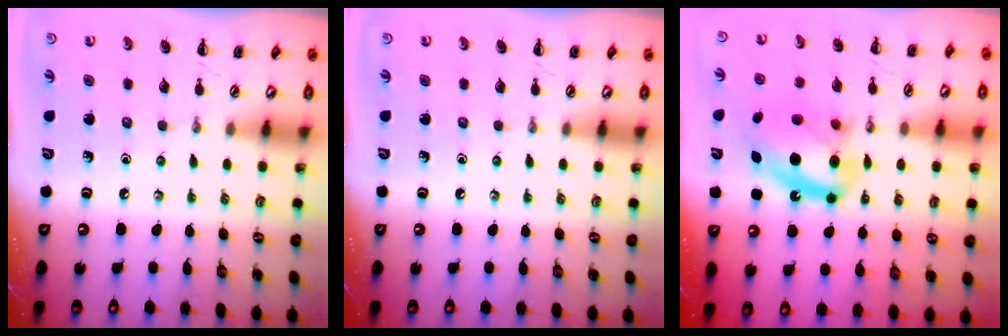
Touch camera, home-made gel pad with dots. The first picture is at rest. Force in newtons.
{"total": 0.0}
{"total": 15.1, "press": 14.7, "slide": 3.7}